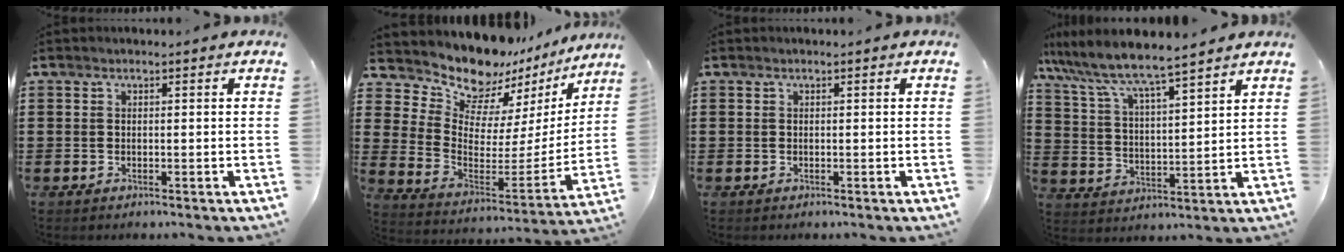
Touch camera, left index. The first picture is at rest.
{"total": 10.5, "force": [9.7, 3.7, 1.9], "torque": [-0.072, -0.081, 0.169]}
{"total": 0.0}
{"total": 6.2, "force": [5.7, 0.1, 2.4], "torque": [-0.073, -0.035, 0.093]}